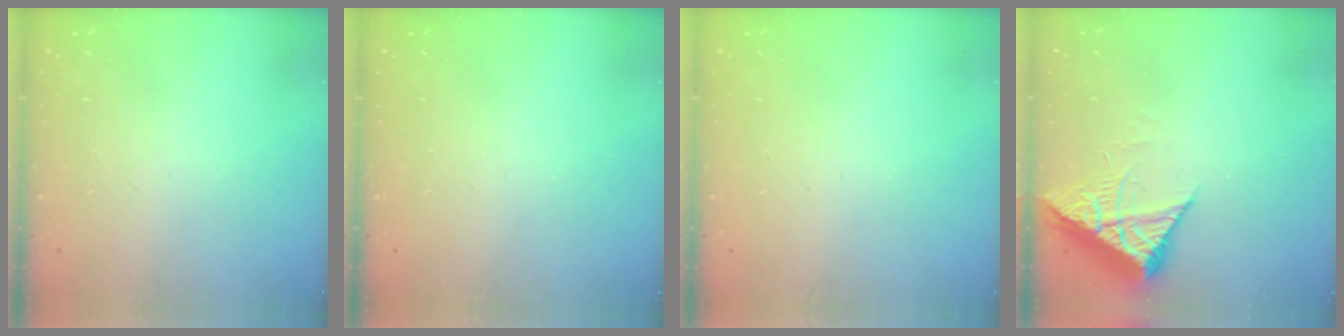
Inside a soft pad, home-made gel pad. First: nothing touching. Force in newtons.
{"total": 0.0}
{"total": 0.0}
{"total": 7.5, "press": 7.5, "slide": 0.8}